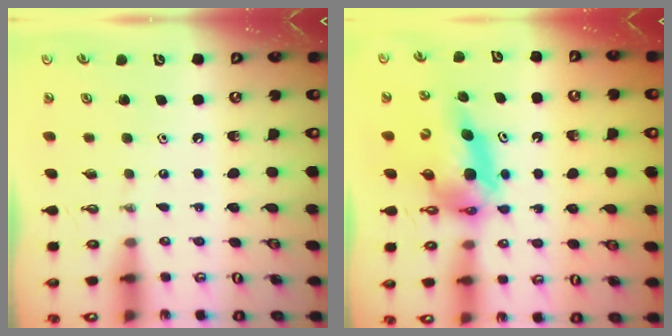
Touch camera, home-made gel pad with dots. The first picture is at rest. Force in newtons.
{"total": 11.2, "press": 11.1, "slide": 1.1}